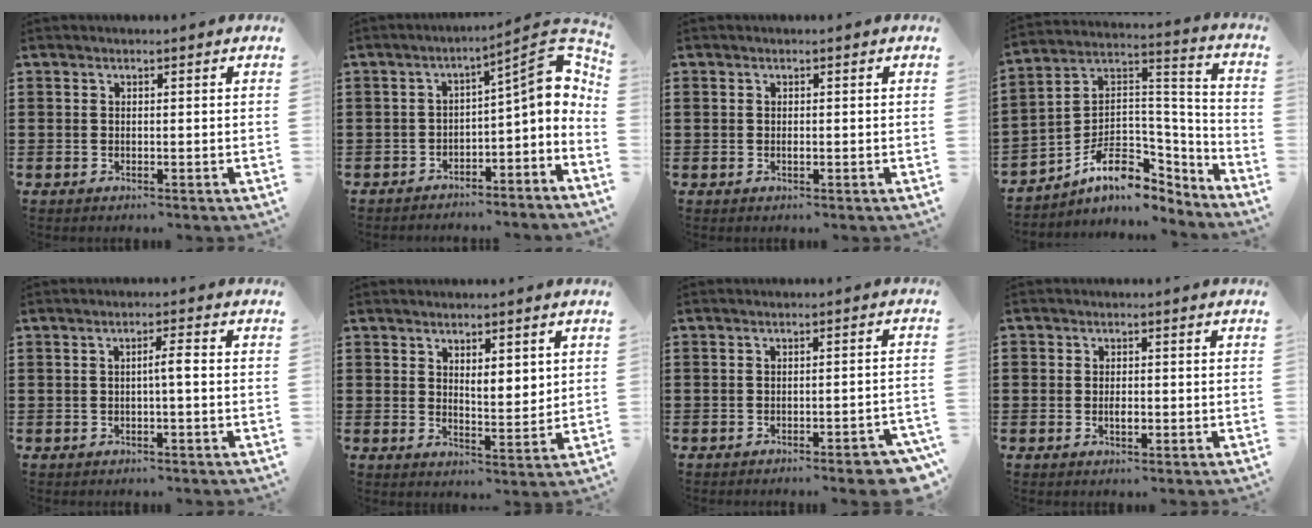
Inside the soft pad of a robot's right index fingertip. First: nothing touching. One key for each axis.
{"total": 6.4, "fx": -2.0, "fy": 1.9, "fz": 5.8, "tx": -0.080, "ty": -0.008, "tz": -0.049}
{"total": 0.5, "fx": -0.1, "fy": 0.3, "fz": 0.4, "tx": -0.009, "ty": -0.001, "tz": -0.002}
{"total": 9.8, "fx": -5.7, "fy": 6.0, "fz": 5.3, "tx": -0.104, "ty": -0.004, "tz": -0.105}
{"total": 2.4, "fx": -0.3, "fy": 0.0, "fz": 2.3, "tx": -0.043, "ty": 0.000, "tz": -0.008}
{"total": 3.3, "fx": 2.2, "fy": 1.3, "fz": 2.1, "tx": -0.030, "ty": -0.003, "tz": 0.035}
{"total": 4.0, "fx": -3.1, "fy": 0.1, "fz": 2.4, "tx": -0.038, "ty": -0.008, "tz": -0.057}
{"total": 1.6, "fx": -0.5, "fy": 1.0, "fz": 1.1, "tx": -0.022, "ty": 0.000, "tz": -0.008}